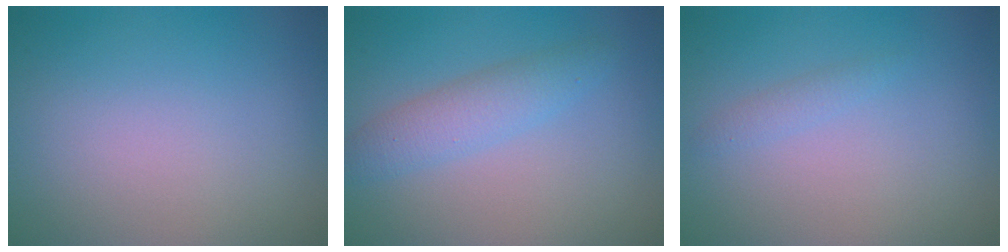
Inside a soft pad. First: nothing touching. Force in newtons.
{"total": 2.9, "press": 2.9, "slide": 0.0}
{"total": 0.9, "press": 0.9, "slide": 0.0}